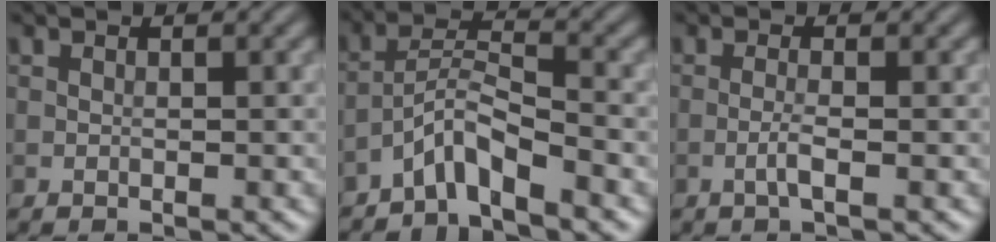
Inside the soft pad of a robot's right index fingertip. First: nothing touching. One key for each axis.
{"total": 3.8, "fx": -3.0, "fy": 0.5, "fz": 2.3, "tx": -0.044, "ty": 0.013, "tz": -0.065}
{"total": 1.5, "fx": -0.6, "fy": 0.1, "fz": 1.3, "tx": -0.026, "ty": 0.004, "tz": -0.016}